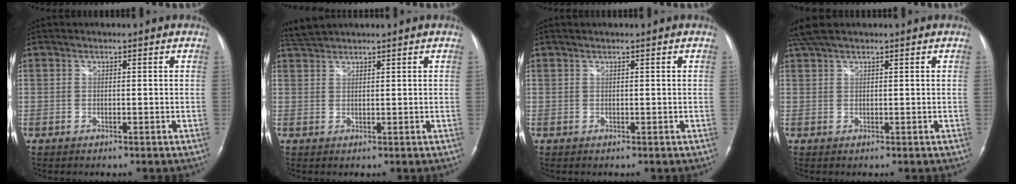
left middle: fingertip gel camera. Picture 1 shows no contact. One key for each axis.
{"total": 2.6, "fx": 2.5, "fy": -0.2, "fz": 0.2, "tx": -0.016, "ty": 0.015, "tz": 0.059}
{"total": 0.8, "fx": 0.6, "fy": -0.1, "fz": 0.5, "tx": -0.011, "ty": 0.011, "tz": 0.015}
{"total": 4.0, "fx": 3.4, "fy": 0.7, "fz": 2.0, "tx": -0.045, "ty": 0.029, "tz": 0.068}